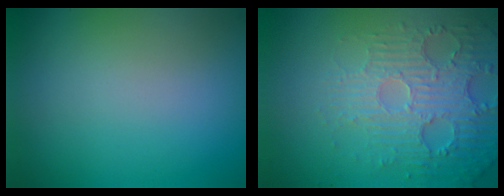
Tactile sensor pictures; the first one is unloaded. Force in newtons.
{"total": 5.8, "press": 3.9, "slide": 4.3}